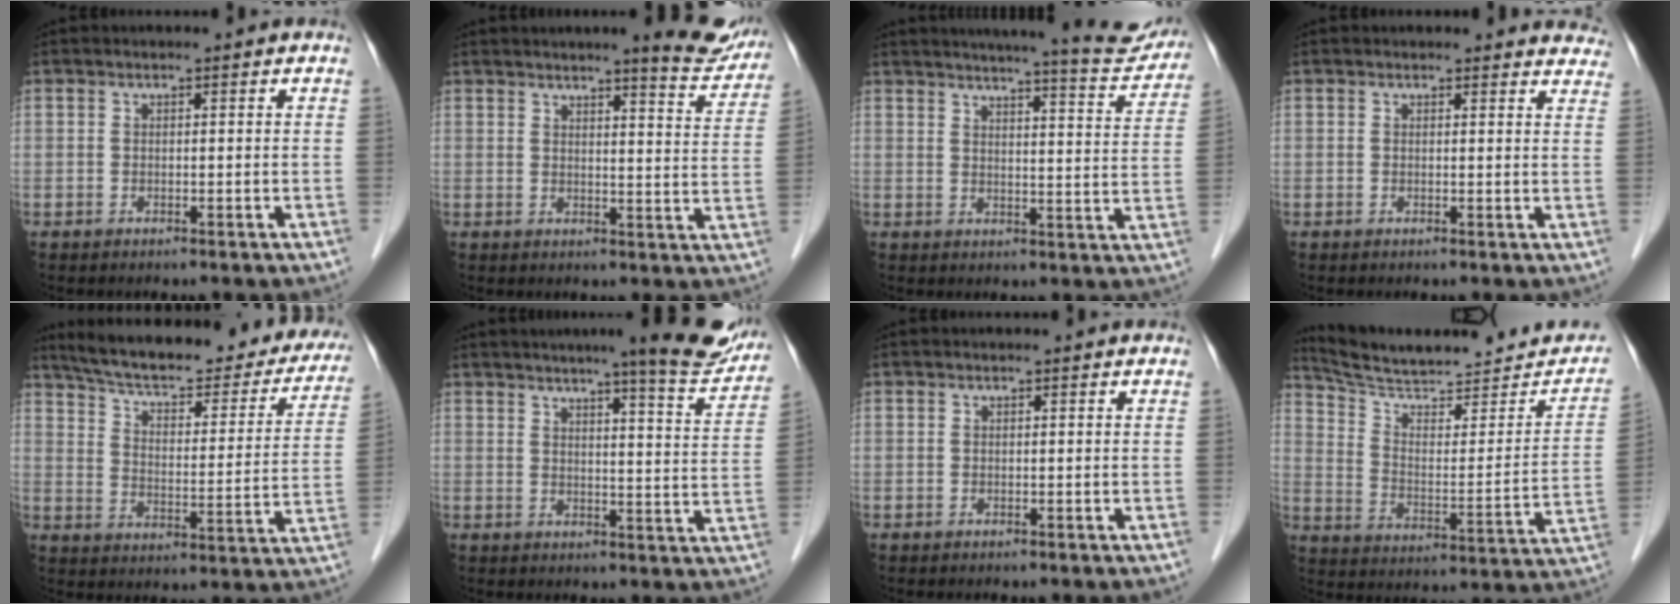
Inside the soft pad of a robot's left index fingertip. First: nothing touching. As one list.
[{"total": 9.2, "force": [8.2, 0.8, 3.9], "torque": [-0.034, -0.023, 0.083]}, {"total": 15.8, "force": [14.7, 1.2, 5.6], "torque": [-0.070, -0.041, 0.164]}, {"total": 6.8, "force": [6.5, 1.9, 0.3], "torque": [0.033, -0.015, 0.034]}, {"total": 28.0, "force": [23.9, 7.1, 12.6], "torque": [-0.187, -0.018, 0.301]}, {"total": 12.1, "force": [10.2, 0.8, 6.4], "torque": [-0.069, -0.016, 0.111]}, {"total": 0.0}, {"total": 20.5, "force": [18.3, 4.2, 8.2], "torque": [-0.113, -0.010, 0.264]}]